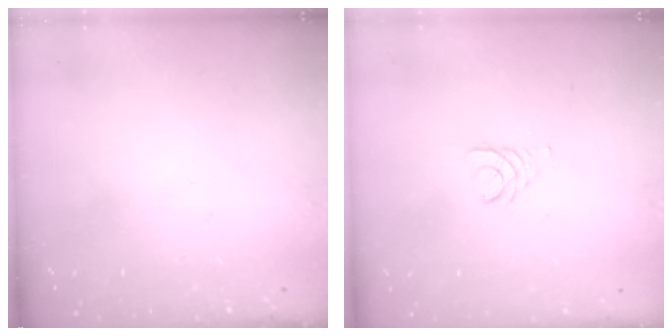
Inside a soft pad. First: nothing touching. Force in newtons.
{"total": 2.7, "press": 2.7, "slide": 0.2}